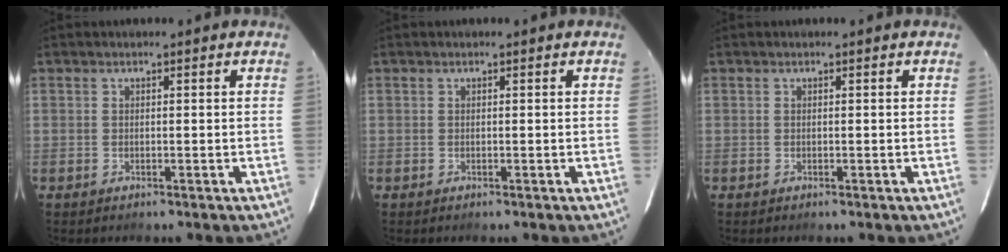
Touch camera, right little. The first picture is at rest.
{"total": 0.0}
{"total": 0.0}